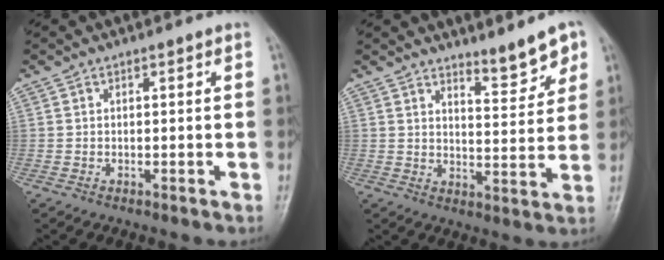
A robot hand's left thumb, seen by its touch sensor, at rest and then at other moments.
{"total": 6.8, "force": [5.2, 1.8, 4.0], "torque": [-0.039, -0.046, 0.079]}